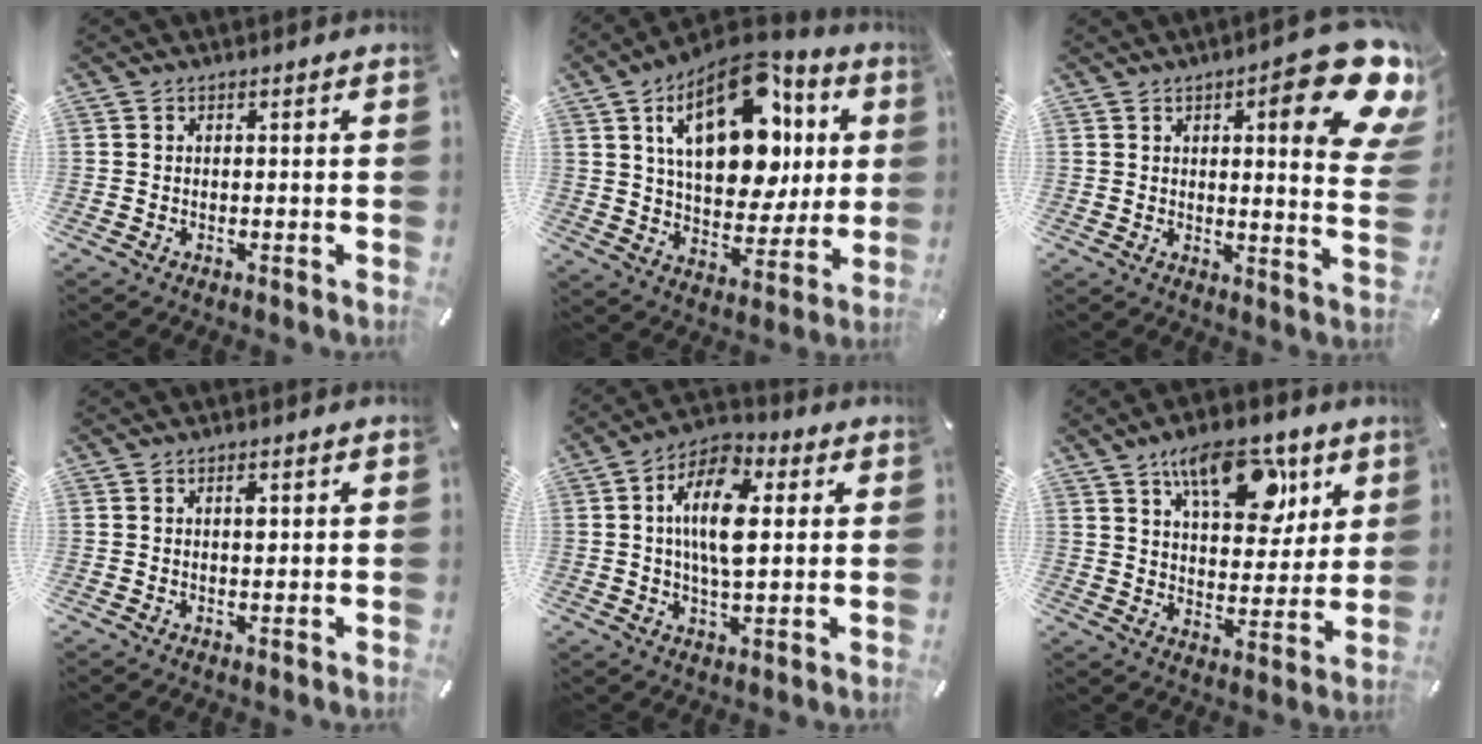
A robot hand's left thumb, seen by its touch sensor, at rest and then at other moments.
{"total": 24.2, "force": [8.8, 13.7, 17.8], "torque": [-0.299, -0.030, 0.147]}
{"total": 18.3, "force": [8.8, 5.3, 15.2], "torque": [-0.189, -0.066, 0.130]}
{"total": 1.7, "force": [0.4, 0.8, 1.4], "torque": [-0.014, -0.003, 0.003]}
{"total": 12.8, "force": [2.4, 6.4, 10.8], "torque": [-0.214, 0.000, 0.038]}
{"total": 16.6, "force": [9.1, 8.8, 10.8], "torque": [-0.151, -0.033, 0.154]}